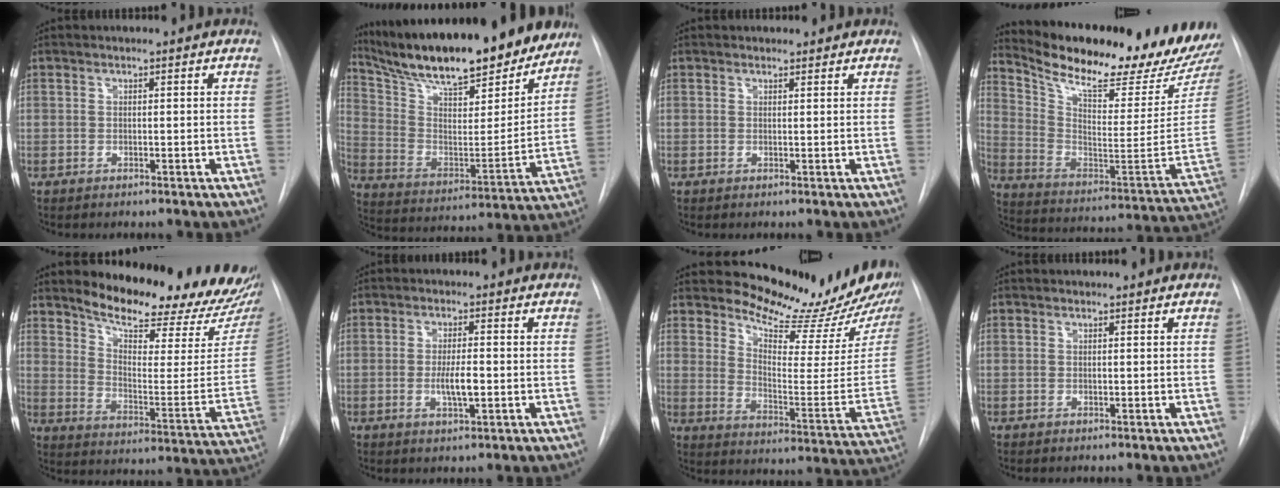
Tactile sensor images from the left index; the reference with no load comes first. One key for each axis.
{"total": 26.1, "fx": 22.3, "fy": 5.4, "fz": 12.5, "tx": -0.210, "ty": -0.016, "tz": 0.337}
{"total": 1.2, "fx": 1.1, "fy": 0.5, "fz": 0.0, "tx": -0.003, "ty": 0.001, "tz": 0.012}
{"total": 25.4, "fx": 22.5, "fy": 2.7, "fz": 11.5, "tx": -0.199, "ty": -0.071, "tz": 0.330}
{"total": 21.5, "fx": 19.2, "fy": 4.3, "fz": 8.6, "tx": -0.124, "ty": -0.080, "tz": 0.252}
{"total": 4.1, "fx": -0.7, "fy": 0.9, "fz": 4.0, "tx": -0.075, "ty": -0.003, "tz": -0.009}
{"total": 19.0, "fx": 16.8, "fy": 4.6, "fz": 7.4, "tx": -0.095, "ty": -0.088, "tz": 0.217}
{"total": 0.0}